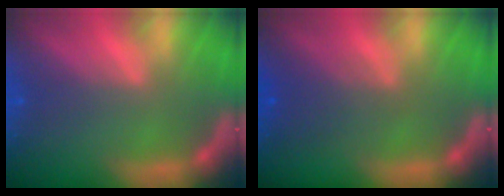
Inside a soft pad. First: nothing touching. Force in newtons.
{"total": 3.0}